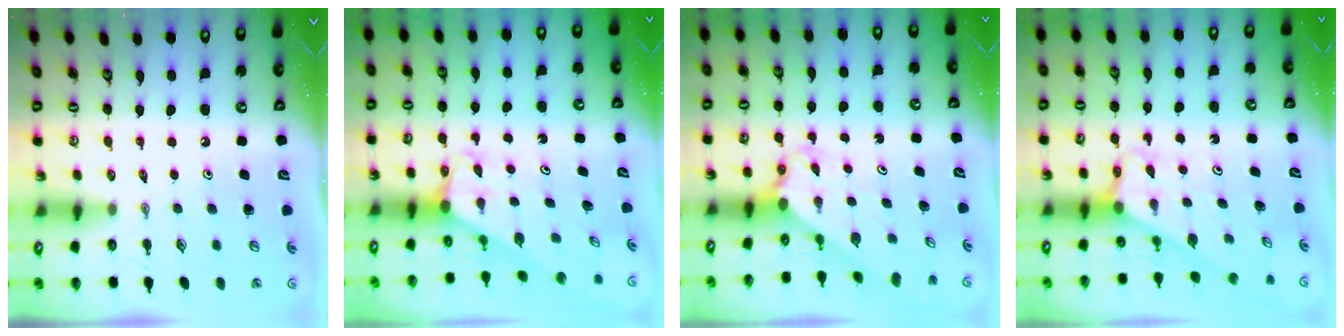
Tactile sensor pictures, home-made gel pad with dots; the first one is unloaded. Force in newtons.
{"total": 1.9, "press": 1.9, "slide": 0.1}
{"total": 2.4, "press": 2.4, "slide": 0.2}
{"total": 2.5, "press": 2.5, "slide": 0.1}